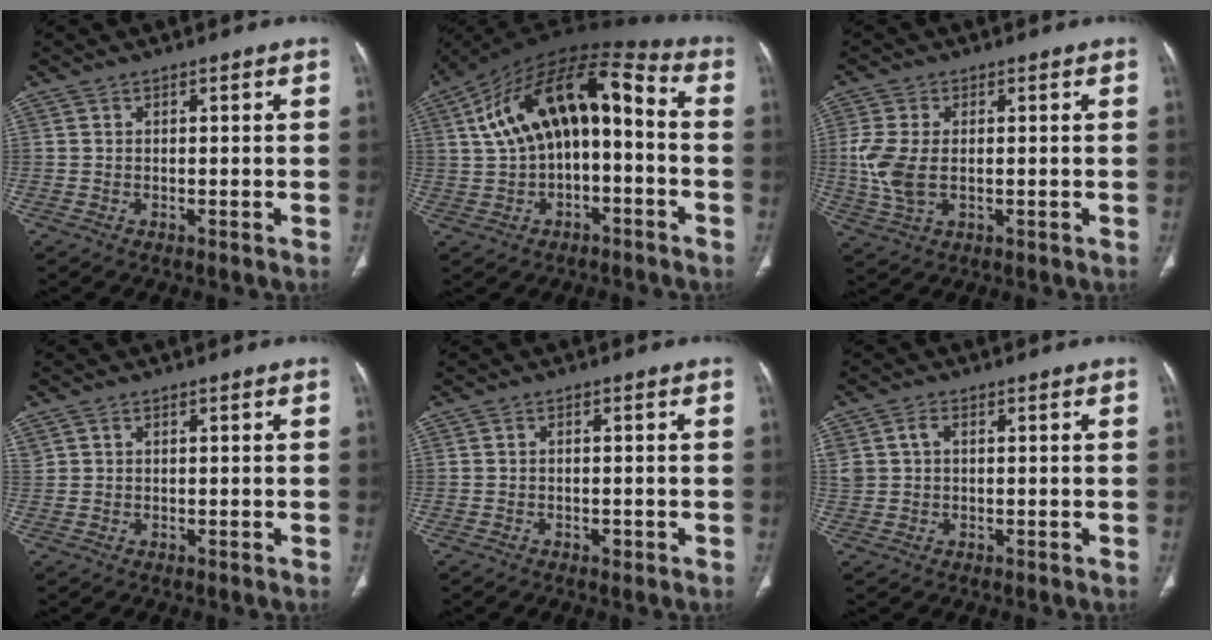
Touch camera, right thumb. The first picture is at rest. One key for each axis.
{"total": 18.6, "fx": 0.8, "fy": 9.7, "fz": 15.9, "tx": -0.259, "ty": 0.063, "tz": 0.011}
{"total": 7.8, "fx": -0.1, "fy": 4.5, "fz": 6.4, "tx": -0.160, "ty": -0.003, "tz": 0.001}
{"total": 0.0}
{"total": 1.1, "fx": -0.6, "fy": 0.6, "fz": 0.7, "tx": -0.011, "ty": 0.002, "tz": -0.007}
{"total": 3.9, "fx": 1.0, "fy": 2.8, "fz": 2.4, "tx": -0.056, "ty": 0.009, "tz": 0.025}